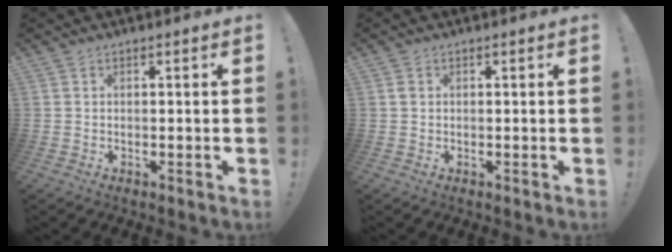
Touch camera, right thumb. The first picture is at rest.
{"total": 0.8, "force": [0.1, 0.6, 0.5], "torque": [-0.008, 0.003, 0.001]}